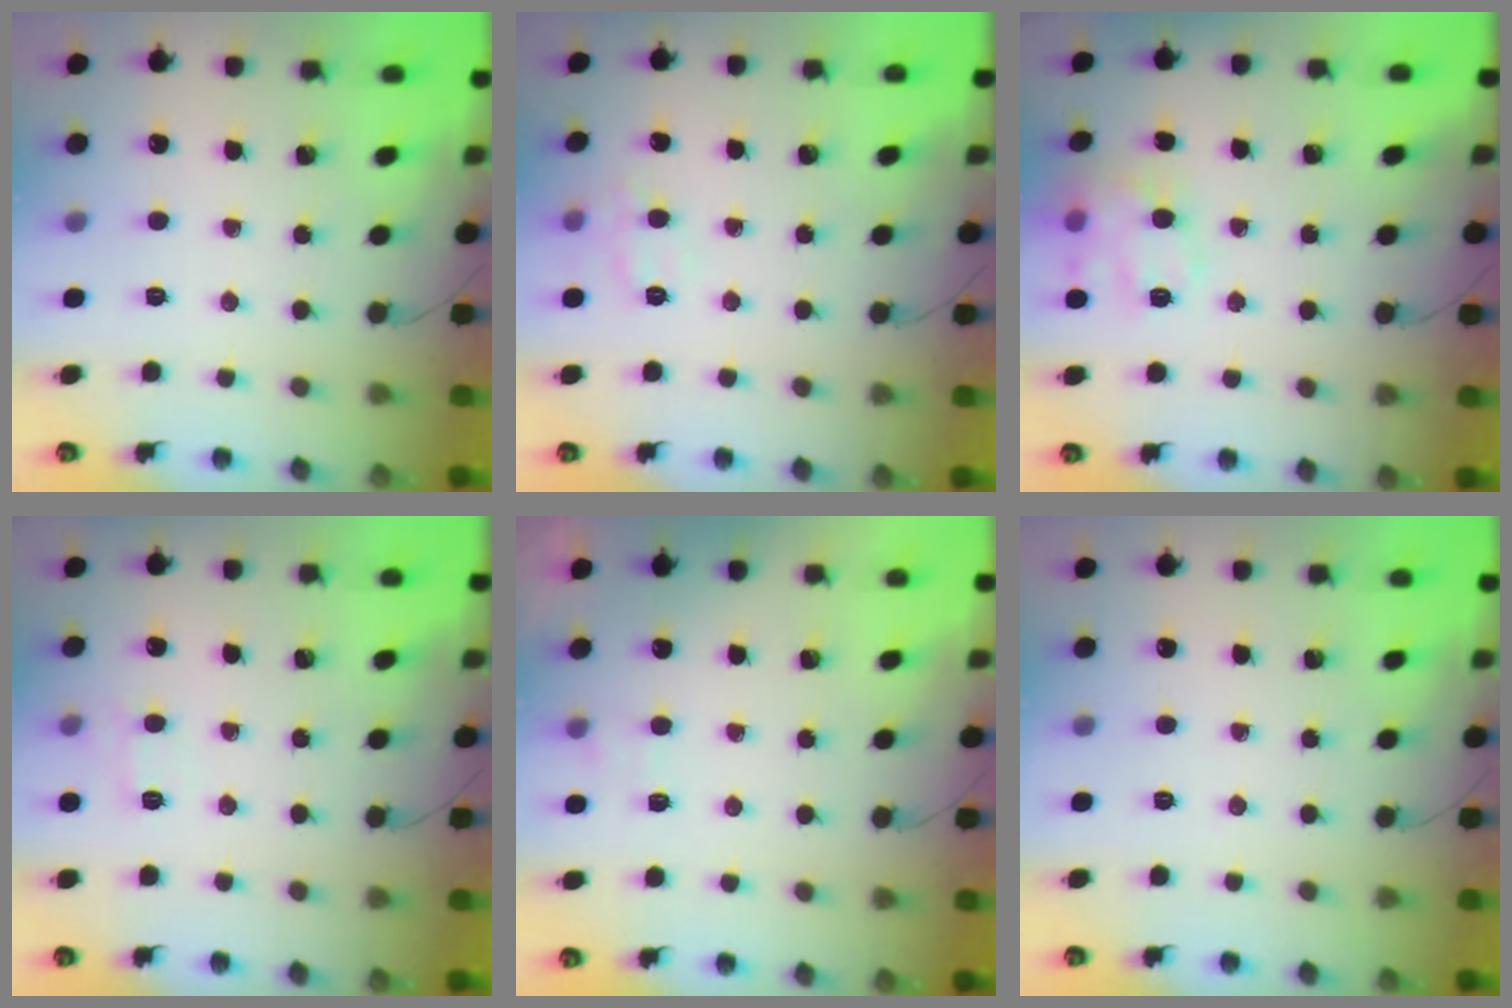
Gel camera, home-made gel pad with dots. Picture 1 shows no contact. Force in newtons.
{"total": 6.4, "press": 6.3, "slide": 1.0}
{"total": 12.8, "press": 12.8, "slide": 0.8}
{"total": 6.4, "press": 6.2, "slide": 1.7}
{"total": 2.8, "press": 2.5, "slide": 1.4}
{"total": 0.0}